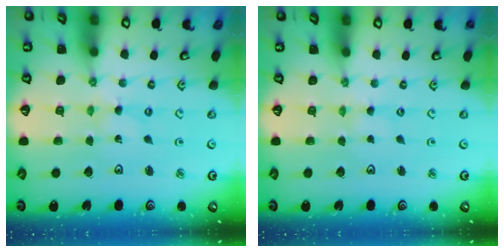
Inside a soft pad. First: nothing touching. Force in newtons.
{"total": 0.0}